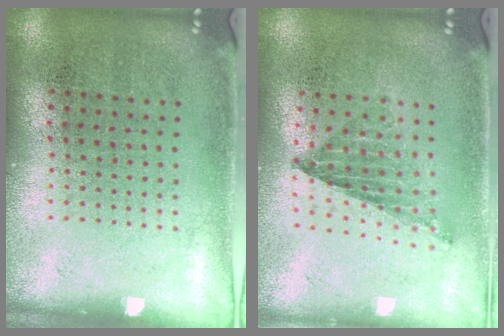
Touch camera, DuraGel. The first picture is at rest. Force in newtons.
{"total": 0.8, "press": 0.8, "slide": 0.1}